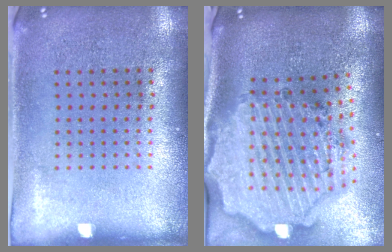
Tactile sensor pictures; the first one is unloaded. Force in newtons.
{"total": 4.1, "press": 3.3, "slide": 2.3}